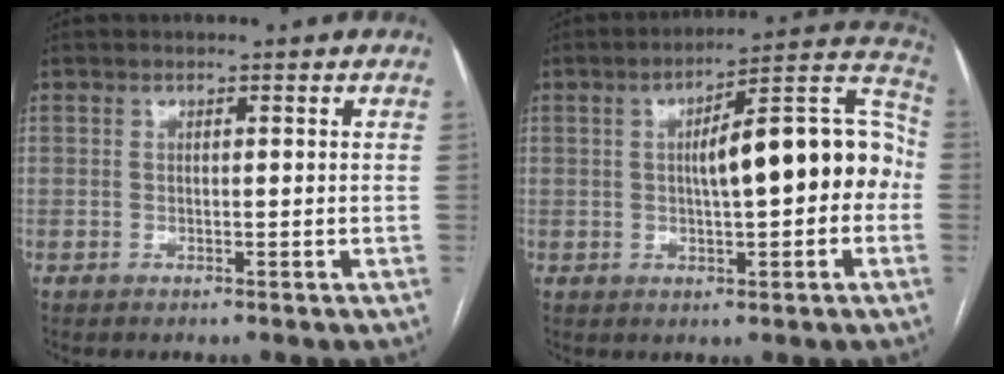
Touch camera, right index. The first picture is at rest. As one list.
[{"total": 14.6, "force": [0.0, 3.7, 14.2], "torque": [-0.193, 0.050, 0.002]}]